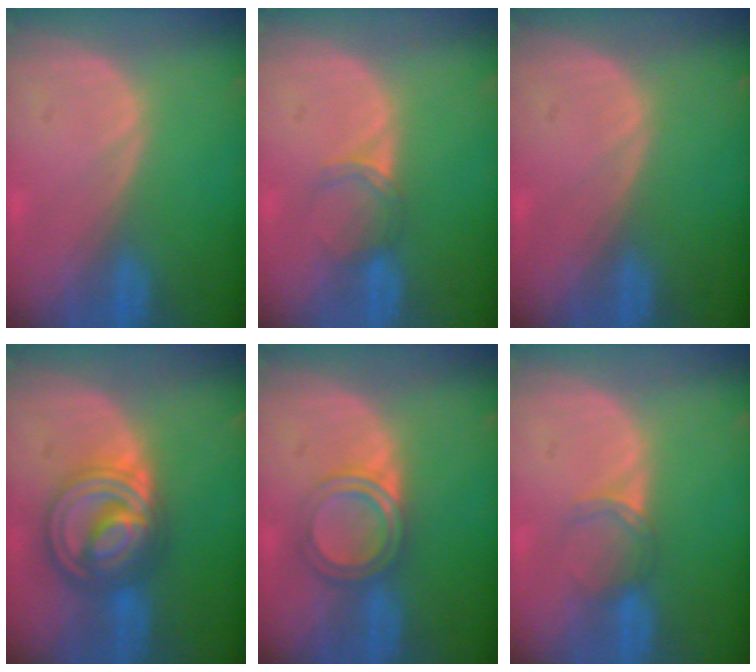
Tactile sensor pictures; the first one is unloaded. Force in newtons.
{"total": 2.9, "press": 2.5, "slide": 1.5}
{"total": 0.0}
{"total": 9.0, "press": 9.0, "slide": 0.7}
{"total": 4.6, "press": 4.6, "slide": 0.7}
{"total": 2.9, "press": 2.5, "slide": 1.5}